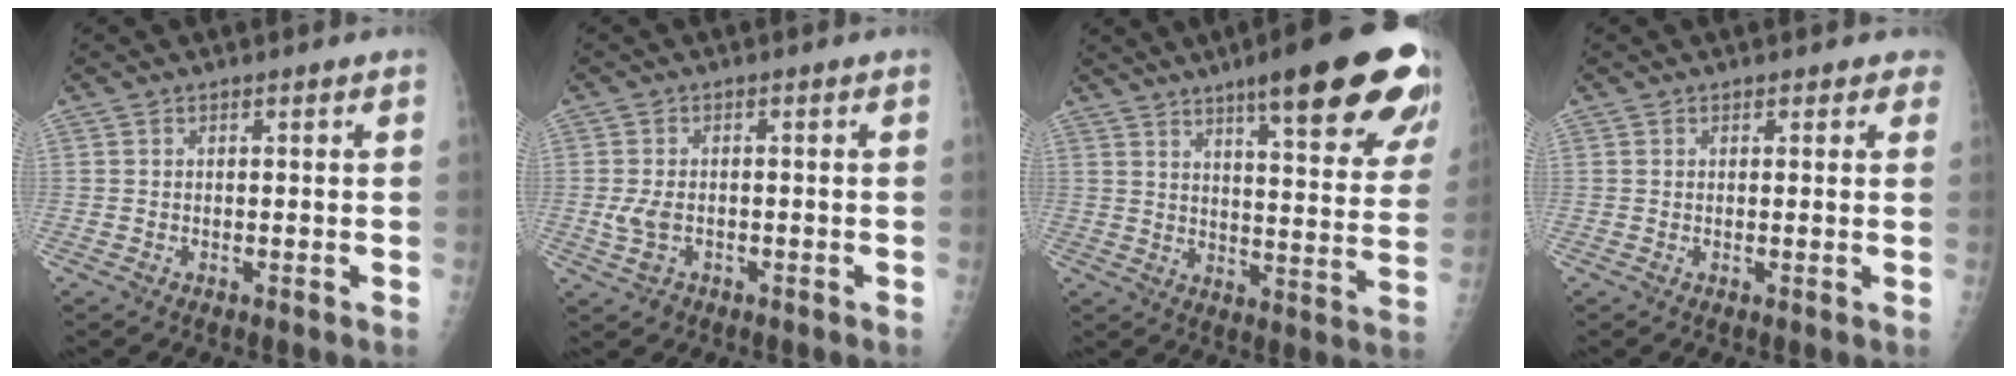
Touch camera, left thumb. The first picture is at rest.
{"total": 3.5, "force": [-1.0, 2.4, 2.4], "torque": [-0.054, 0.005, -0.015]}
{"total": 24.4, "force": [15.2, 4.8, 18.4], "torque": [-0.222, -0.053, 0.200]}
{"total": 2.2, "force": [1.6, 1.4, 0.2], "torque": [0.026, -0.005, 0.003]}